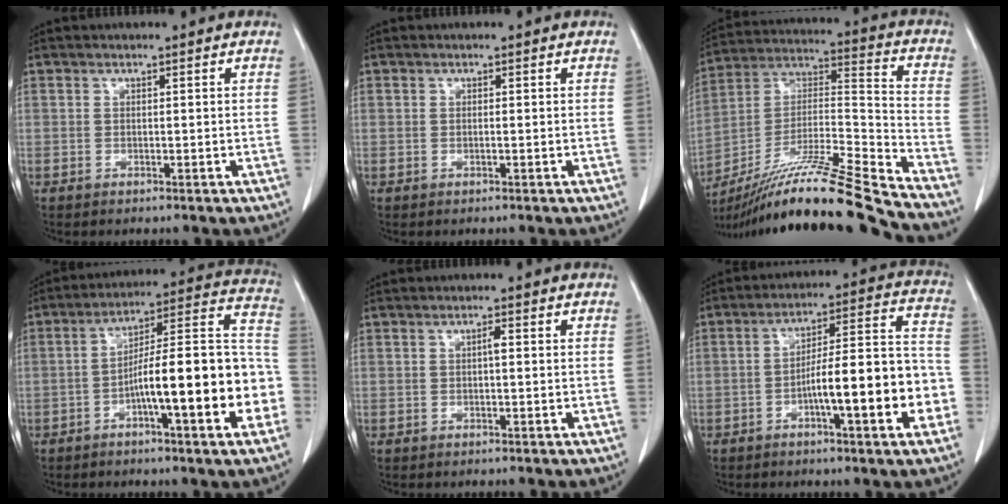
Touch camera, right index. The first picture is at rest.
{"total": 0.0}
{"total": 22.8, "force": [-19.5, -1.9, 11.7], "torque": [-0.216, -0.011, -0.347]}
{"total": 19.4, "force": [-5.4, 2.5, 18.5], "torque": [-0.211, 0.037, -0.074]}
{"total": 1.0, "force": [0.1, 0.2, 1.0], "torque": [-0.017, 0.003, 0.000]}
{"total": 14.8, "force": [-4.7, 2.0, 13.9], "torque": [-0.197, 0.027, -0.068]}